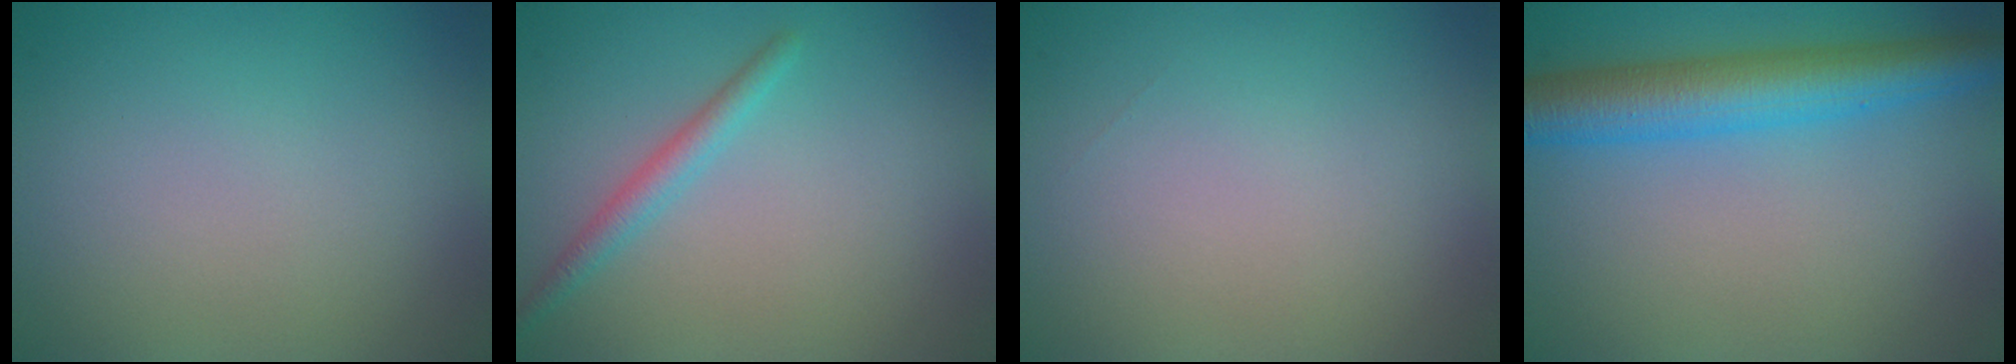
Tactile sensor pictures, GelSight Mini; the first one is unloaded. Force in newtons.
{"total": 1.8, "press": 1.8, "slide": 0.0}
{"total": 0.0}
{"total": 6.2, "press": 6.2, "slide": 0.2}